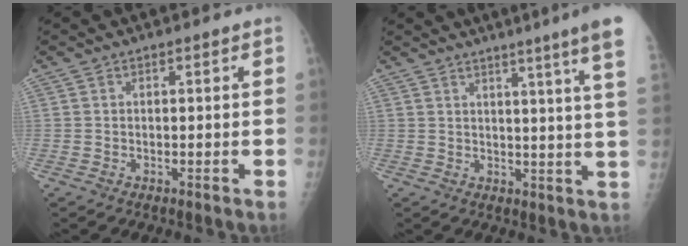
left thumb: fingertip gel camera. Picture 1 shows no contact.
{"total": 12.0, "force": [8.3, -1.3, 8.6], "torque": [-0.110, -0.046, 0.082]}